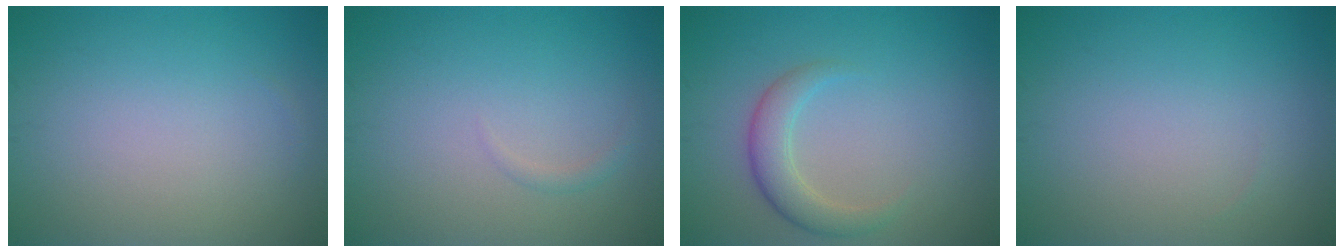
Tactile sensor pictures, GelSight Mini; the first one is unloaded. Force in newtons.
{"total": 0.7, "press": 0.7, "slide": 0.1}
{"total": 2.9, "press": 2.9, "slide": 0.2}
{"total": 0.0}